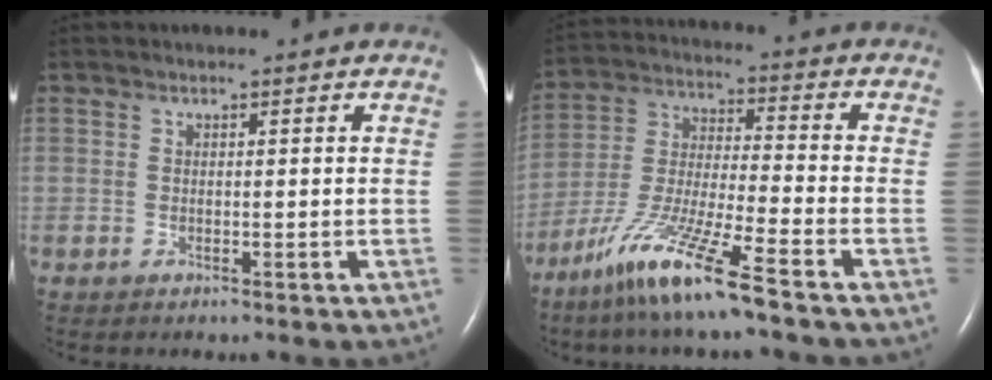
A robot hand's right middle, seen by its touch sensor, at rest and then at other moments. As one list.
[{"total": 13.0, "force": [-8.8, -0.4, 9.6], "torque": [-0.201, -0.033, -0.171]}]